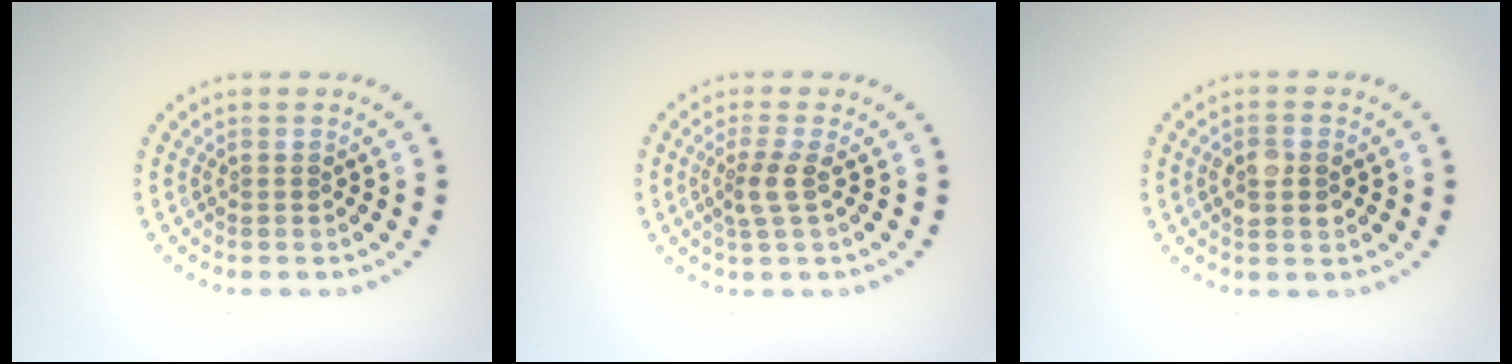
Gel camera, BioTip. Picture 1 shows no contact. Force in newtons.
{"total": 2.1, "press": 1.6, "slide": 1.3}
{"total": 2.2, "press": 2.2, "slide": 0.2}